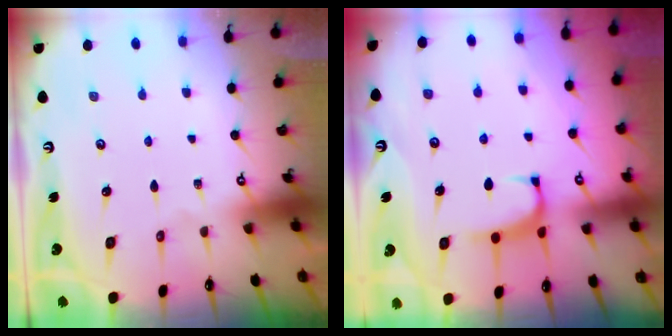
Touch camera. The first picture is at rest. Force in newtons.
{"total": 1.0, "press": 0.6, "slide": 0.7}